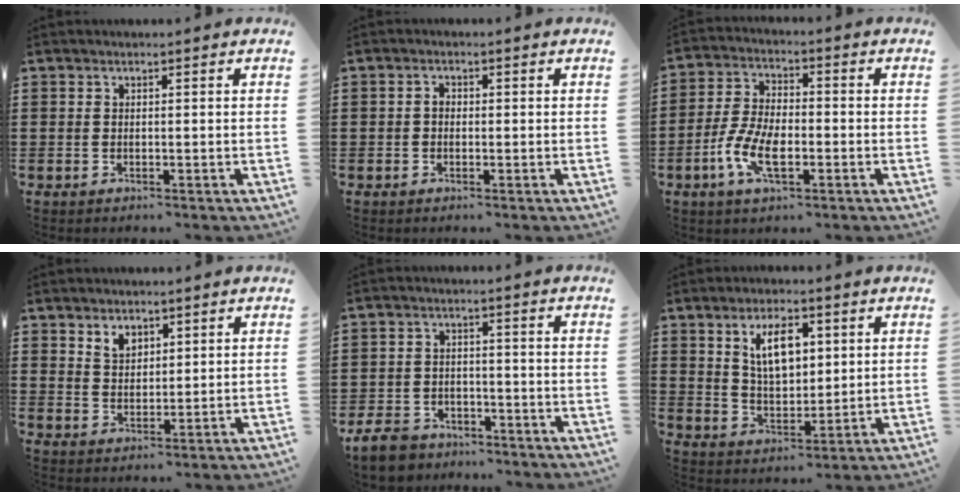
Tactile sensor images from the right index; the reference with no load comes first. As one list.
[{"total": 1.3, "force": [-0.2, 0.9, 0.9], "torque": [-0.019, 0.003, -0.005]}, {"total": 7.7, "force": [-2.9, 3.3, 6.3], "torque": [-0.162, -0.014, -0.062]}, {"total": 3.3, "force": [2.4, 2.0, 1.0], "torque": [-0.026, 0.007, 0.045]}, {"total": 5.4, "force": [-4.9, 1.7, 1.4], "torque": [-0.042, 0.008, -0.100]}, {"total": 7.6, "force": [2.9, 4.0, 5.8], "torque": [-0.104, 0.004, 0.044]}]